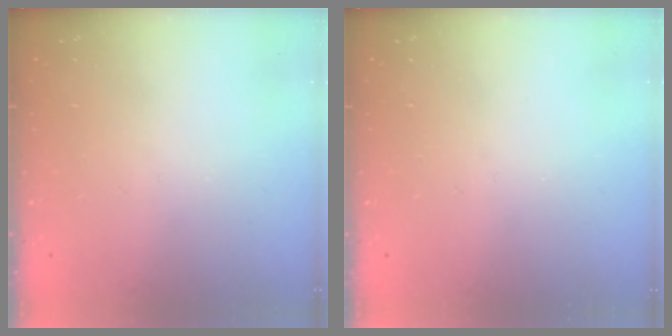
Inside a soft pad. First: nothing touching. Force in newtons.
{"total": 0.0}